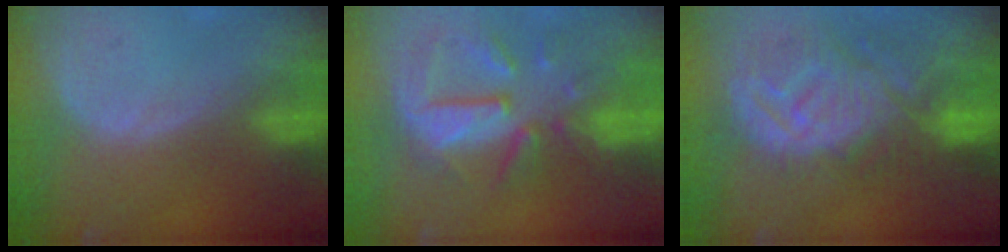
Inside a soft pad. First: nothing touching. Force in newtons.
{"total": 10.2, "press": 9.3, "slide": 4.2}
{"total": 12.3, "press": 11.0, "slide": 5.3}